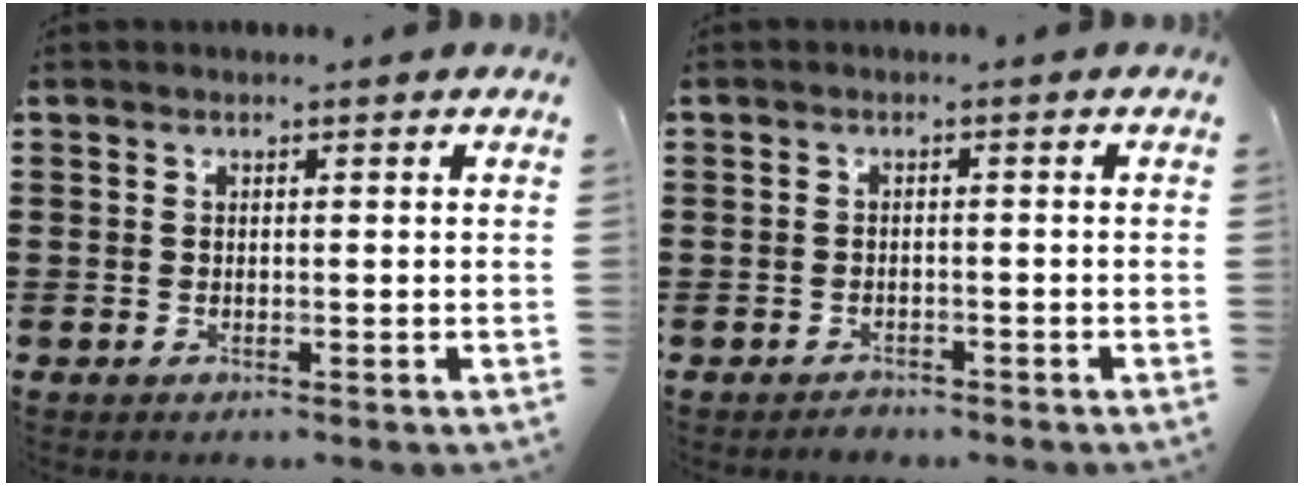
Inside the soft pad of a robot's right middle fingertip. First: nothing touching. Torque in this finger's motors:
{"motor_torque": [-0.48, 0.49, -1.06, -0.21]}